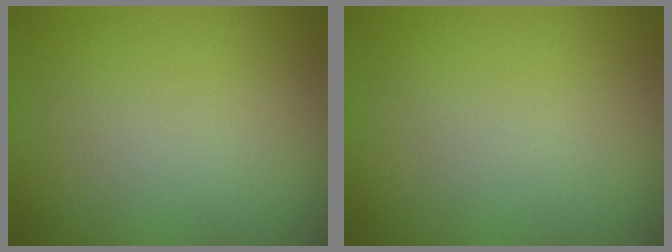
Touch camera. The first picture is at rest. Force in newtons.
{"total": 0.0}